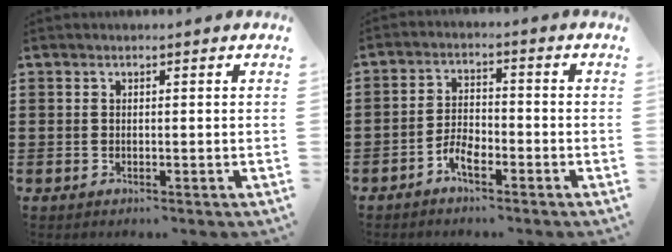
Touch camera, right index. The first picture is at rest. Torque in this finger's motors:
{"motor_torque": [0.34, 0.09, 0.11, 0.08]}